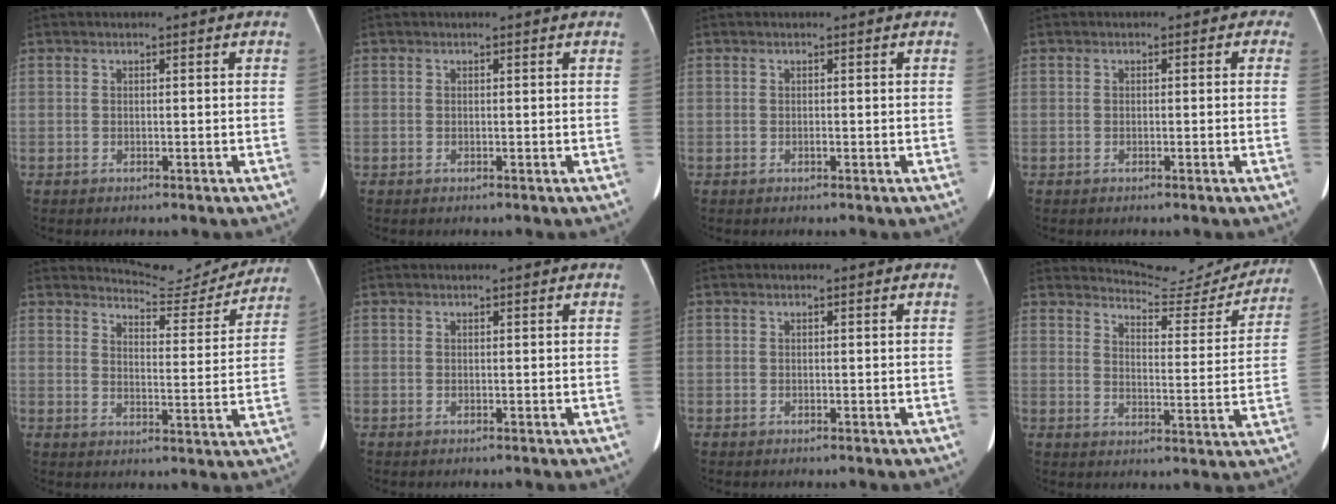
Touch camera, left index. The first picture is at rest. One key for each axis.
{"total": 0.8, "fx": 0.8, "fy": 0.0, "fz": 0.2, "tx": -0.008, "ty": 0.005, "tz": 0.008}
{"total": 0.0}
{"total": 0.7, "fx": -0.1, "fy": 0.6, "fz": 0.2, "tx": 0.014, "ty": 0.005, "tz": -0.013}
{"total": 10.0, "fx": 10.0, "fy": 1.0, "fz": -0.1, "tx": 0.001, "ty": -0.020, "tz": 0.127}
{"total": 0.7, "fx": 0.7, "fy": 0.0, "fz": 0.2, "tx": -0.006, "ty": 0.011, "tz": 0.014}
{"total": 0.0}
{"total": 12.4, "fx": 12.3, "fy": 1.4, "fz": 0.2, "tx": -0.001, "ty": -0.039, "tz": 0.149}